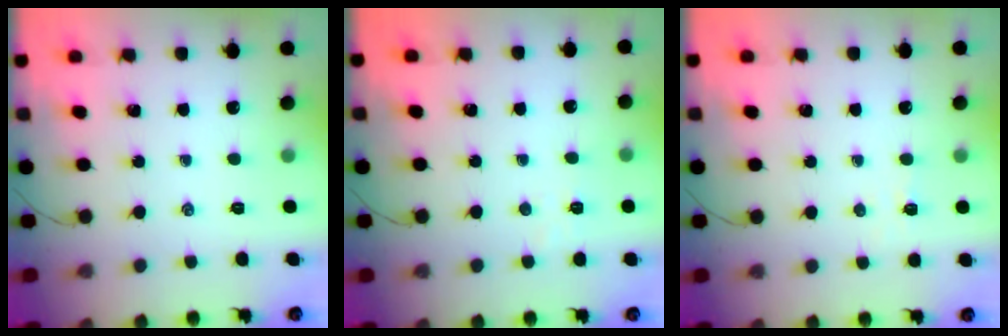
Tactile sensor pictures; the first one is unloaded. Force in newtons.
{"total": 2.4, "press": 2.3, "slide": 0.6}
{"total": 2.6, "press": 2.5, "slide": 0.8}